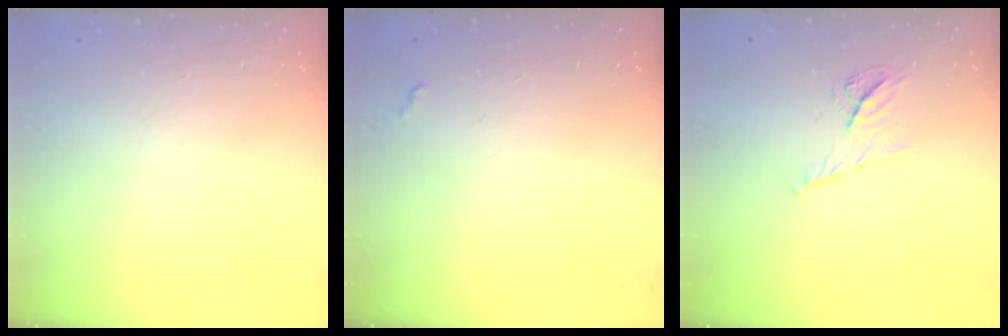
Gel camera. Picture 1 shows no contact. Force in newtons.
{"total": 2.8, "press": 2.8, "slide": 0.4}
{"total": 7.9, "press": 7.9, "slide": 0.3}